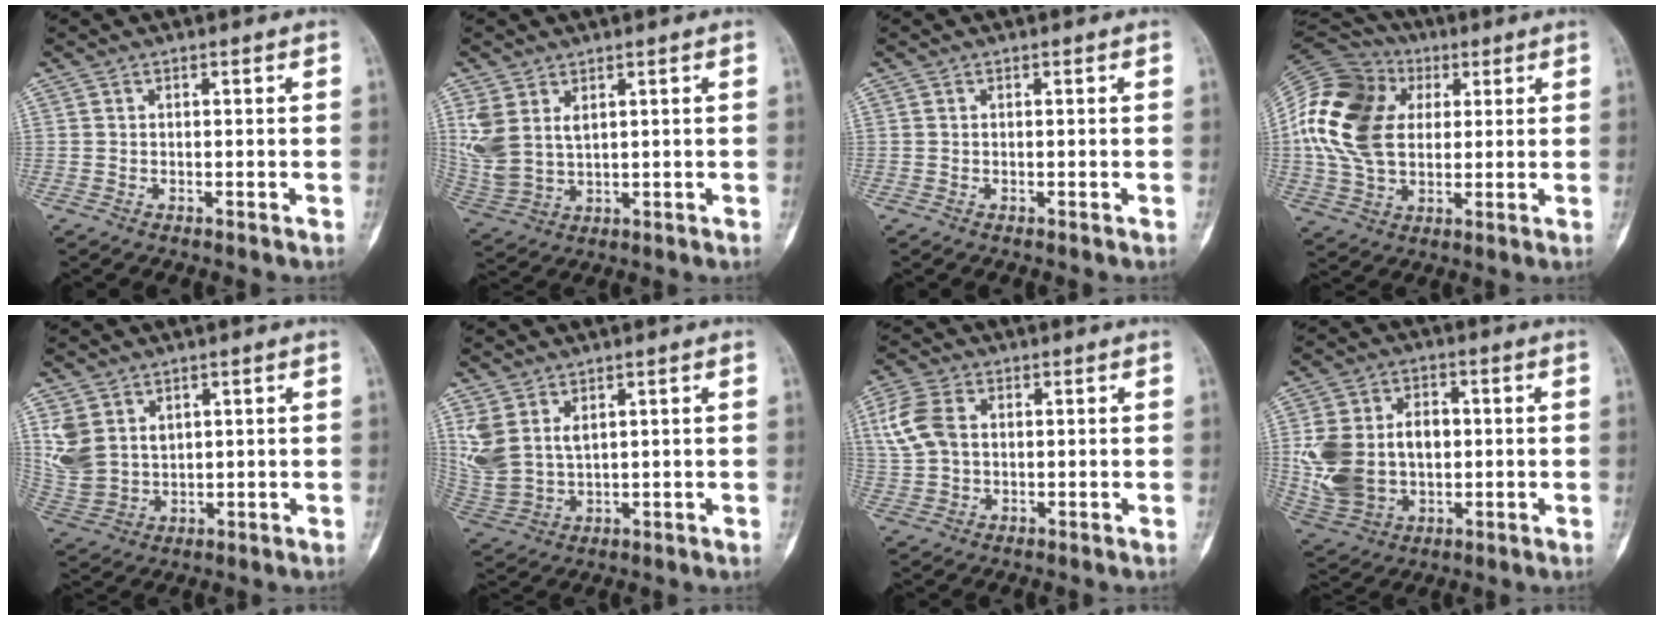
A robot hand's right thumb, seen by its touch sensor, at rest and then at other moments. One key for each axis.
{"total": 8.1, "fx": 3.0, "fy": 5.1, "fz": 5.5, "tx": -0.124, "ty": -0.009, "tz": 0.077}
{"total": 0.0}
{"total": 20.2, "fx": 3.5, "fy": 14.2, "fz": 13.9, "tx": -0.274, "ty": 0.010, "tz": 0.062}
{"total": 8.1, "fx": 3.3, "fy": 6.1, "fz": 4.3, "tx": -0.082, "ty": -0.011, "tz": 0.089}
{"total": 8.1, "fx": 3.6, "fy": 4.8, "fz": 5.5, "tx": -0.120, "ty": -0.012, "tz": 0.090}
{"total": 8.6, "fx": 1.9, "fy": 5.9, "fz": 5.9, "tx": -0.133, "ty": 0.008, "tz": 0.039}
{"total": 16.8, "fx": 0.6, "fy": 12.2, "fz": 11.6, "tx": -0.211, "ty": 0.010, "tz": 0.029}